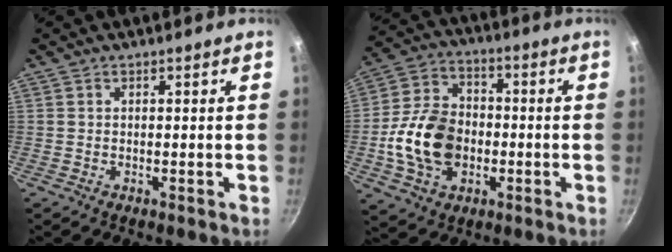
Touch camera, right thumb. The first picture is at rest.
{"total": 15.6, "force": [-2.6, 11.3, 10.3], "torque": [-0.172, 0.026, -0.051]}